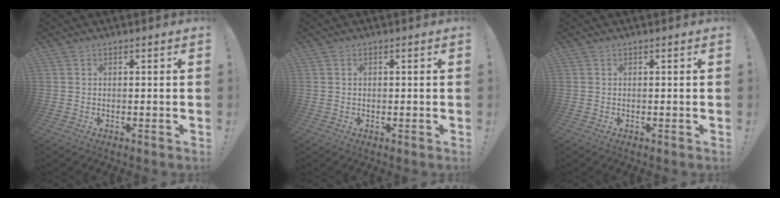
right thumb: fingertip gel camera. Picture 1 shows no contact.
{"total": 0.6, "force": [0.2, 0.5, 0.2], "torque": [-0.005, 0.003, 0.005]}
{"total": 0.0}